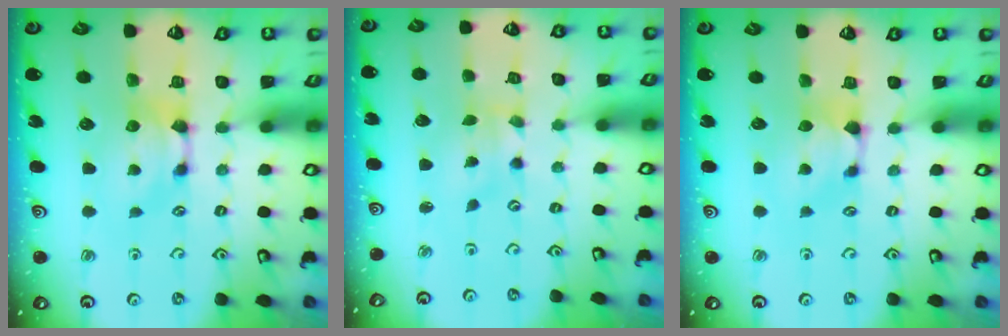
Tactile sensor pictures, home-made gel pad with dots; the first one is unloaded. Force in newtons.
{"total": 2.4, "press": 2.2, "slide": 1.0}
{"total": 0.9, "press": 0.6, "slide": 0.6}